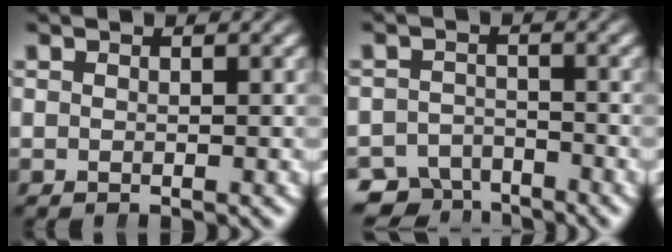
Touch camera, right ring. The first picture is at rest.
{"total": 5.3, "force": [-4.4, 2.8, 0.8], "torque": [0.004, -0.021, -0.073]}